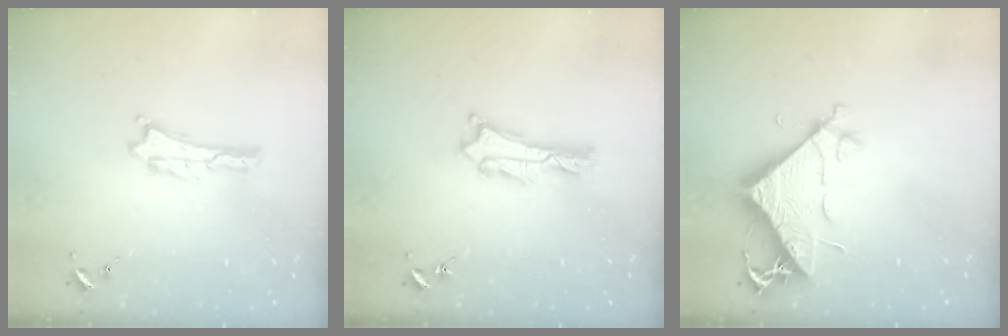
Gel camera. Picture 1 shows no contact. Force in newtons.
{"total": 1.1, "press": 1.1, "slide": 0.2}
{"total": 7.8, "press": 7.7, "slide": 1.2}